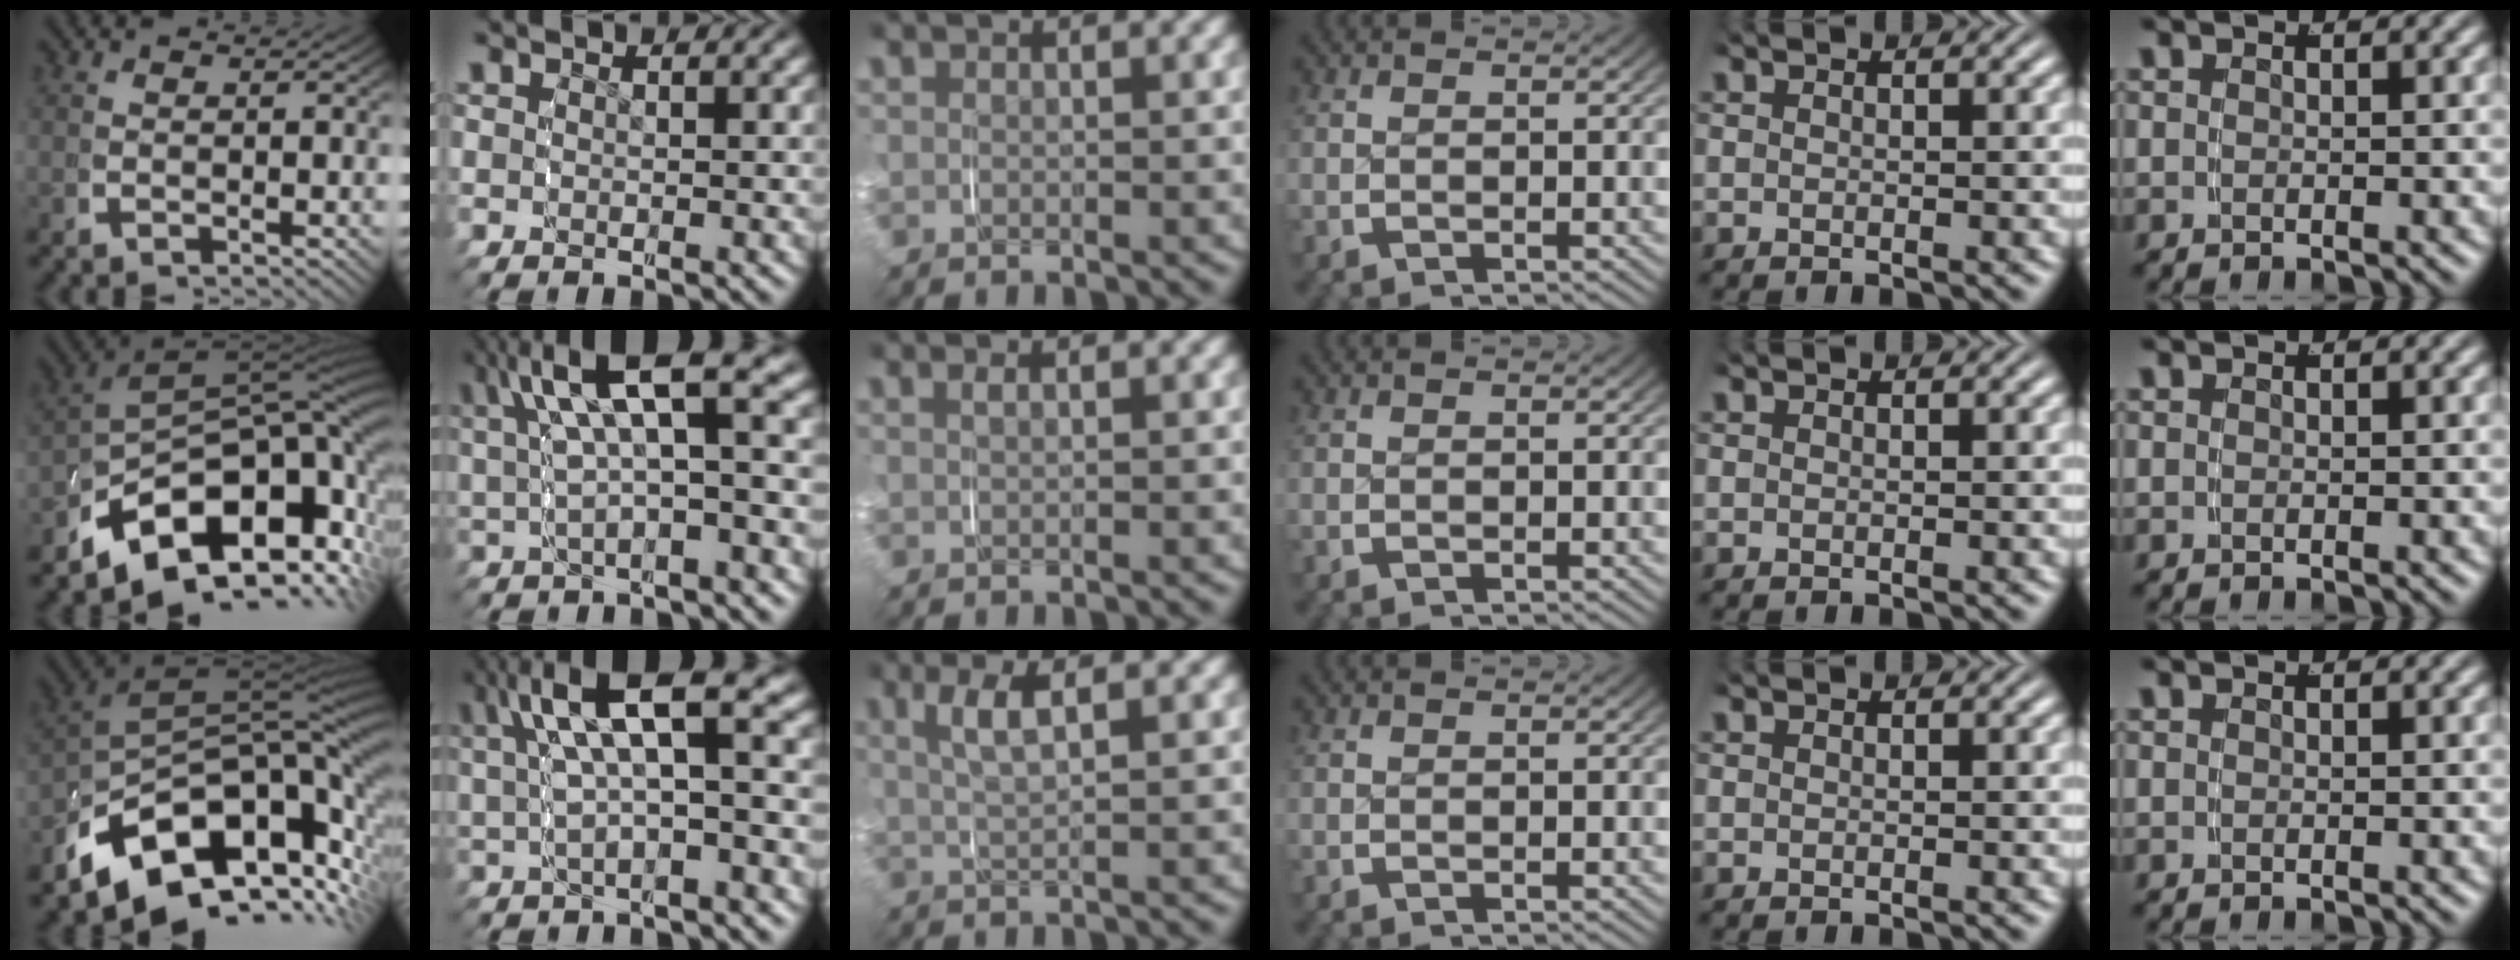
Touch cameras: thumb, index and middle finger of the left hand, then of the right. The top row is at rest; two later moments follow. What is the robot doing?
{"motion": "grasp_and_lifting", "object": "map"}